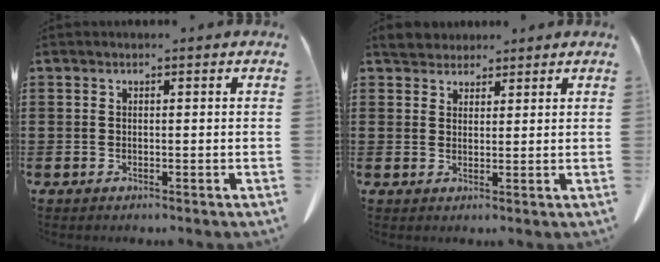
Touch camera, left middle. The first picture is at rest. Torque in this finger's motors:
{"motor_torque": [0.04, 0.04, 0.04, 0.01]}